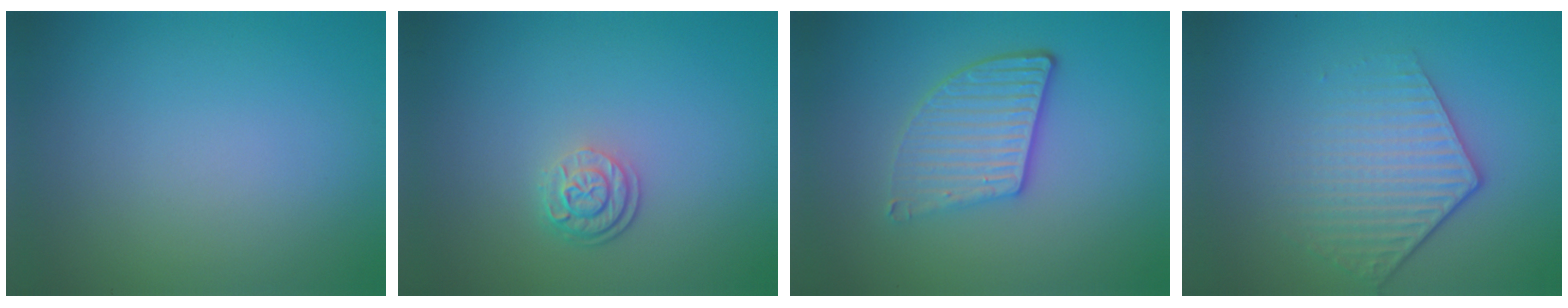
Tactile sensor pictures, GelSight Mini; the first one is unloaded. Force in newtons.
{"total": 2.5, "press": 1.9, "slide": 1.6}
{"total": 4.3, "press": 3.5, "slide": 2.6}
{"total": 4.3, "press": 3.1, "slide": 2.9}